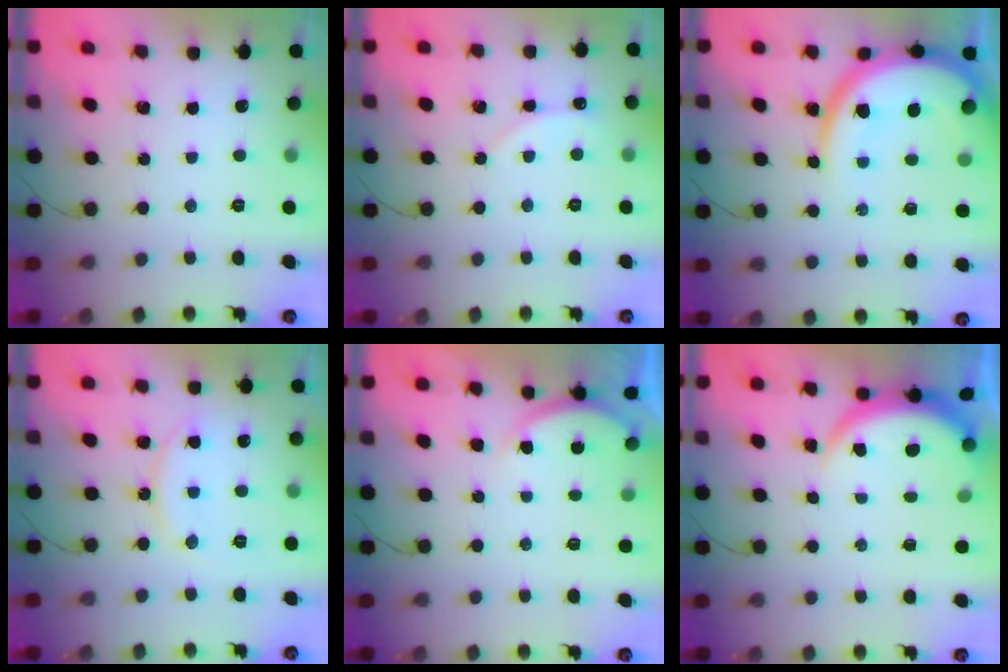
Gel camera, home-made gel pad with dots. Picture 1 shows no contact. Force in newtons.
{"total": 2.7, "press": 2.7, "slide": 0.4}
{"total": 16.2, "press": 16.1, "slide": 1.7}
{"total": 11.7, "press": 11.7, "slide": 0.8}
{"total": 2.6, "press": 2.5, "slide": 0.7}
{"total": 3.9, "press": 3.9, "slide": 0.1}